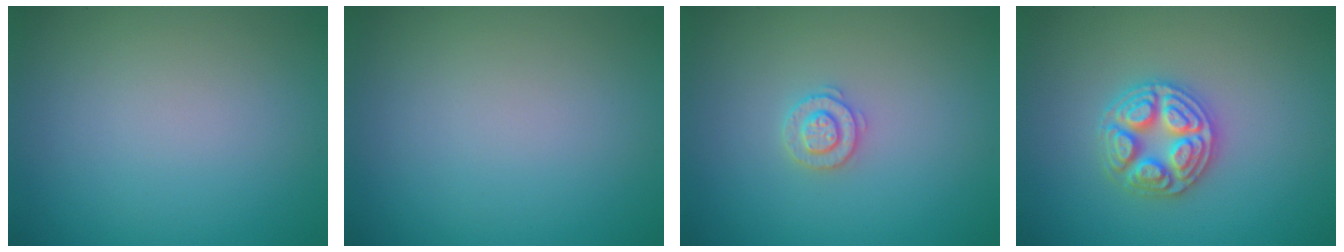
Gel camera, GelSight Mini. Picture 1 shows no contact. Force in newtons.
{"total": 0.0}
{"total": 2.0, "press": 1.9, "slide": 0.4}
{"total": 4.6, "press": 4.6, "slide": 0.5}